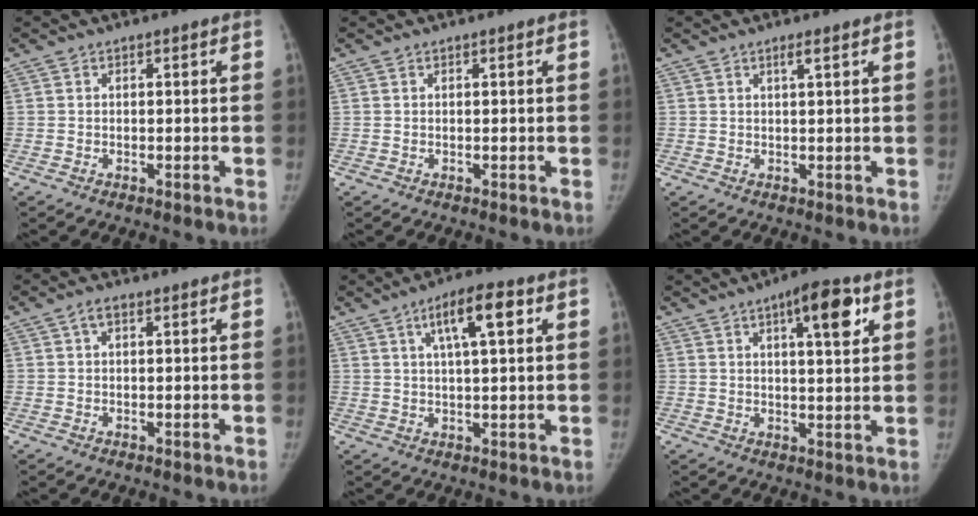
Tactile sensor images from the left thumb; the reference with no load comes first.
{"total": 0.0}
{"total": 1.7, "force": [1.0, 0.1, 1.4], "torque": [-0.028, -0.002, 0.018]}
{"total": 2.0, "force": [0.8, 0.9, 1.5], "torque": [-0.030, 0.010, 0.014]}
{"total": 8.9, "force": [3.7, 2.2, 7.9], "torque": [-0.126, 0.001, 0.060]}
{"total": 9.5, "force": [4.3, 2.7, 8.0], "torque": [-0.102, -0.013, 0.059]}